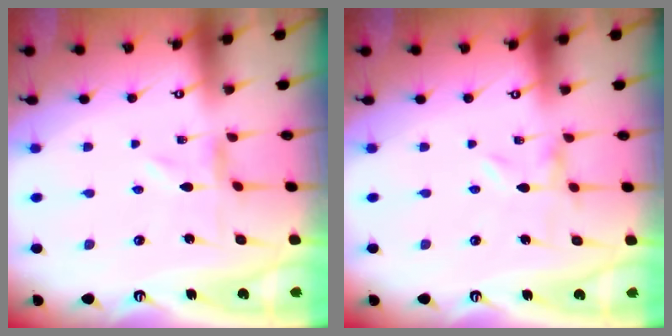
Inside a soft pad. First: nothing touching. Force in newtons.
{"total": 0.0}